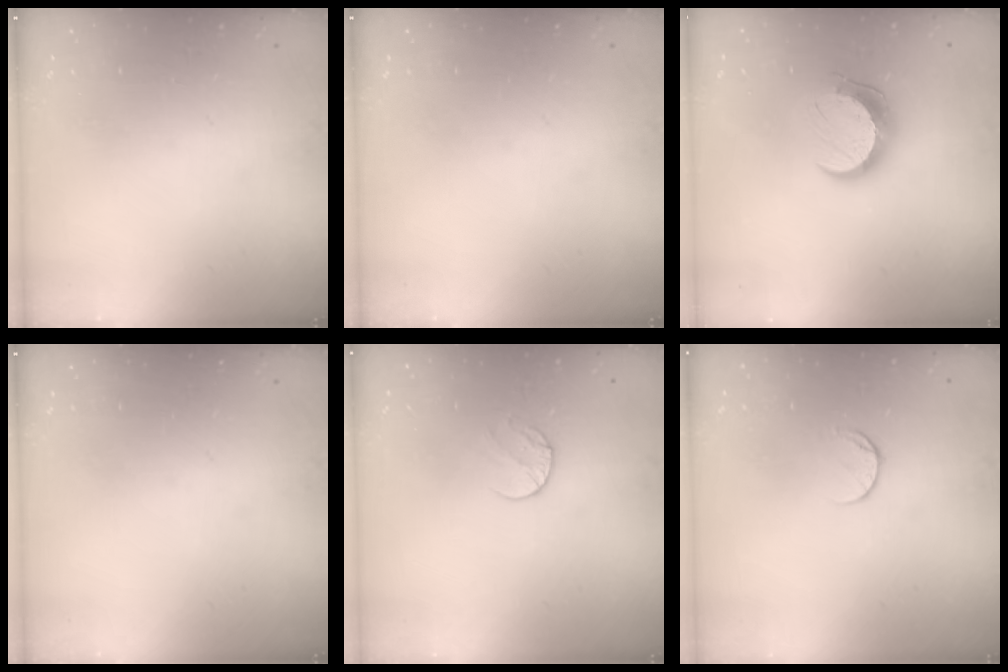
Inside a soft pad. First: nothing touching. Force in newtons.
{"total": 0.0}
{"total": 10.4, "press": 10.4, "slide": 0.8}
{"total": 0.0}
{"total": 6.1, "press": 6.1, "slide": 0.8}
{"total": 6.8, "press": 6.7, "slide": 0.8}